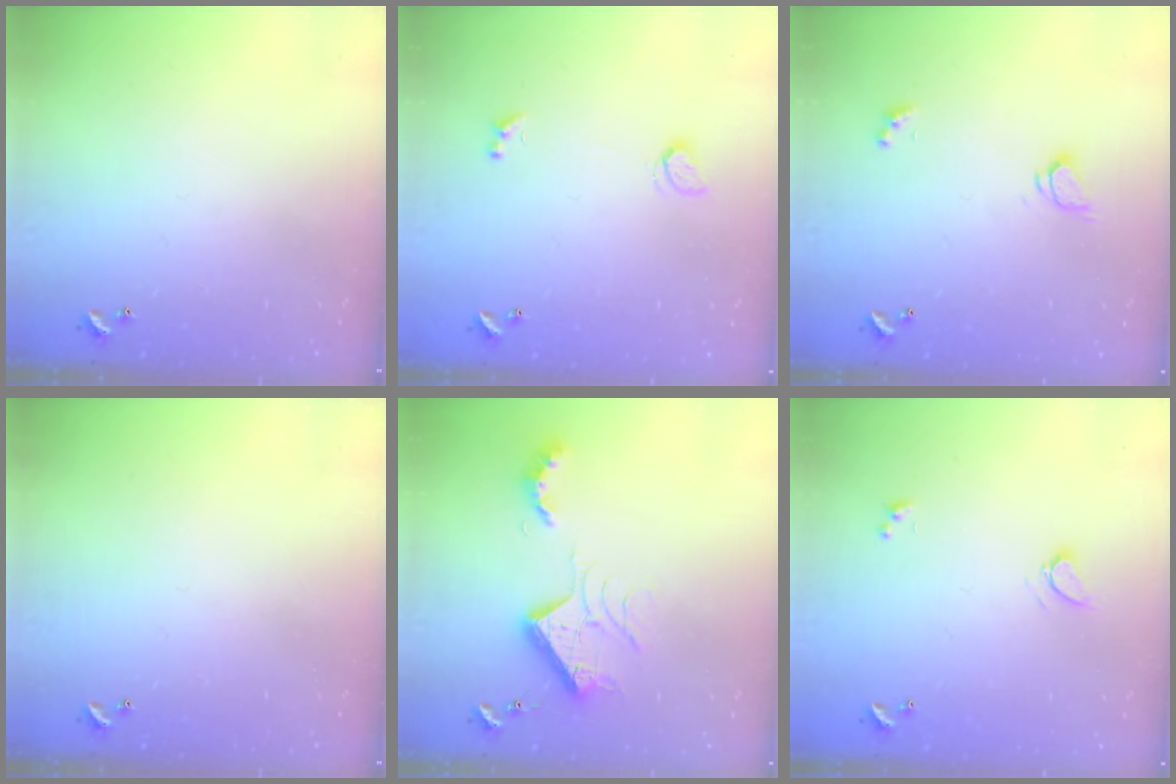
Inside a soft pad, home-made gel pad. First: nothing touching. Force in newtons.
{"total": 1.3, "press": 1.2, "slide": 0.5}
{"total": 1.8, "press": 1.8, "slide": 0.3}
{"total": 0.0}
{"total": 13.2, "press": 13.1, "slide": 1.7}
{"total": 0.9, "press": 0.8, "slide": 0.5}